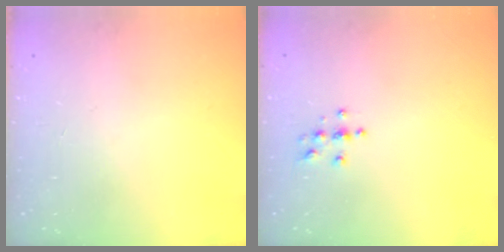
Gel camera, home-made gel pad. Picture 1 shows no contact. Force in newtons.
{"total": 3.7, "press": 3.7, "slide": 0.4}